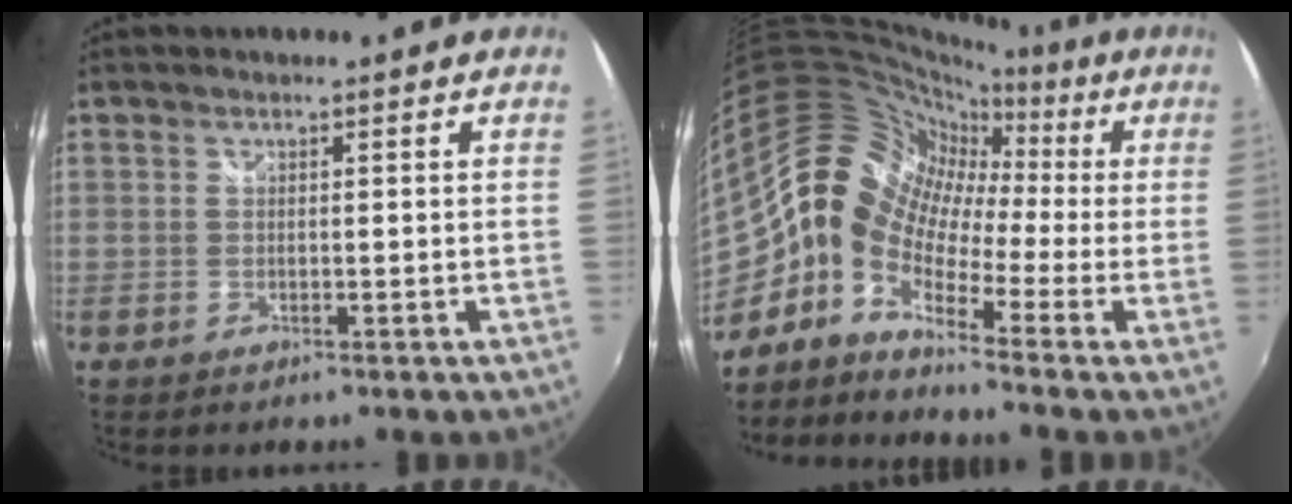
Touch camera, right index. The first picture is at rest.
{"total": 14.3, "force": [-1.4, 10.5, 9.6], "torque": [-0.159, 0.021, -0.057]}